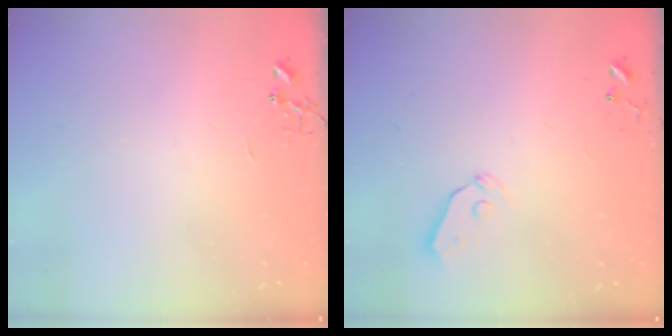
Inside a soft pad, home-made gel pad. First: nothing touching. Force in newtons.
{"total": 4.0, "press": 3.9, "slide": 0.8}